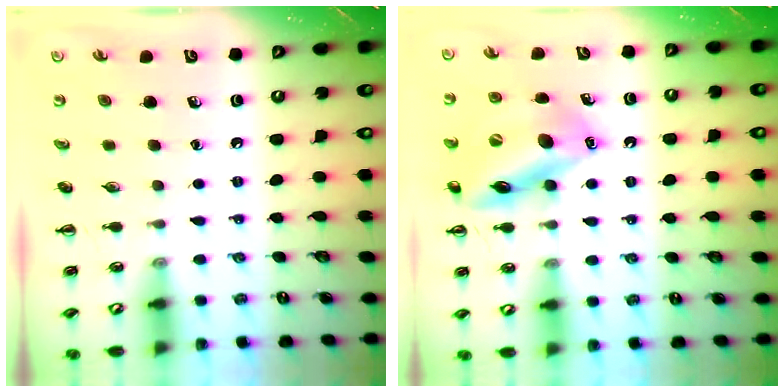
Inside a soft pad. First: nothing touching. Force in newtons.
{"total": 16.3, "press": 16.1, "slide": 2.2}